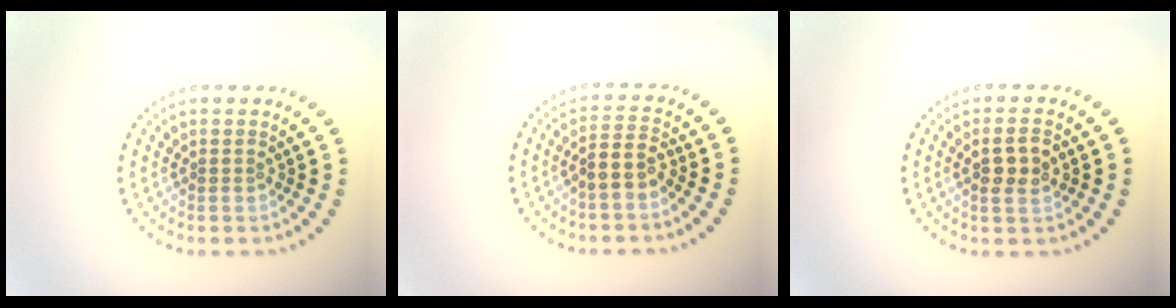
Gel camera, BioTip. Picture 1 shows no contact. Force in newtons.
{"total": 2.5, "press": 2.2, "slide": 1.2}
{"total": 2.5, "press": 2.5, "slide": 0.4}